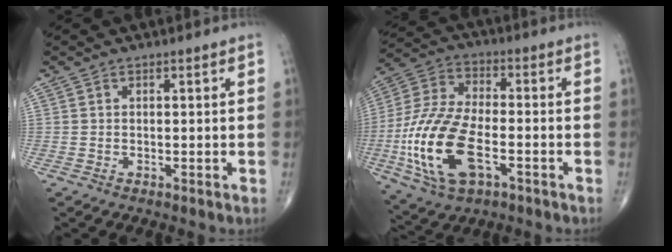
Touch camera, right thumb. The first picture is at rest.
{"total": 18.9, "force": [-5.3, 9.4, 15.5], "torque": [-0.331, 0.014, -0.095]}